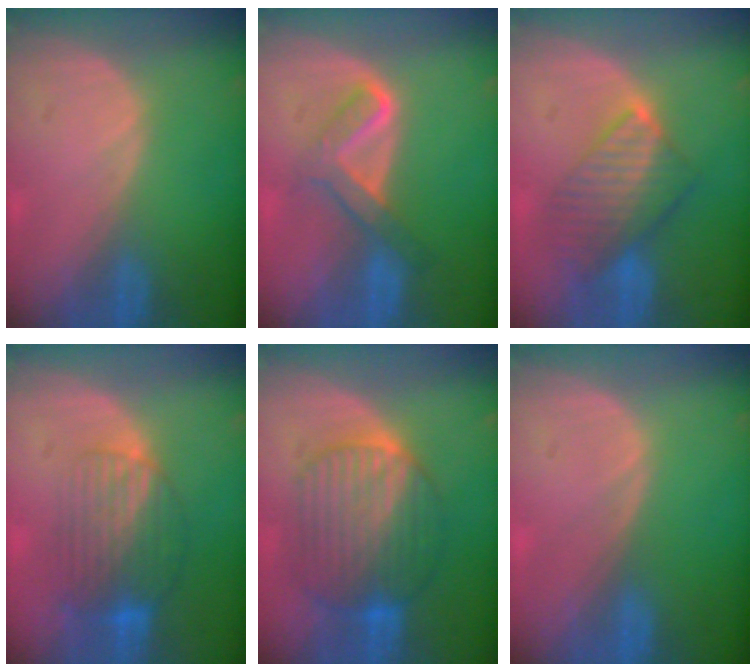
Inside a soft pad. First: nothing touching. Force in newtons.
{"total": 5.1, "press": 5.0, "slide": 0.7}
{"total": 7.5, "press": 7.2, "slide": 2.2}
{"total": 8.4, "press": 7.1, "slide": 4.5}
{"total": 10.2, "press": 10.1, "slide": 0.7}
{"total": 0.0}